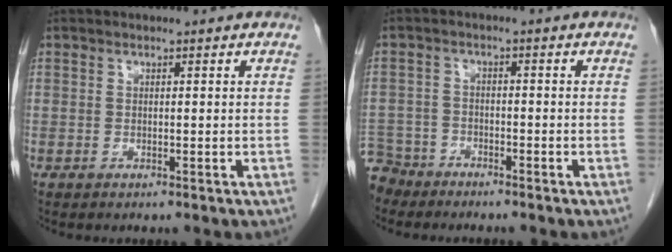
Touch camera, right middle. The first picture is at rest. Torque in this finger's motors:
{"motor_torque": [0.16, -0.17, 0.02, -0.02]}